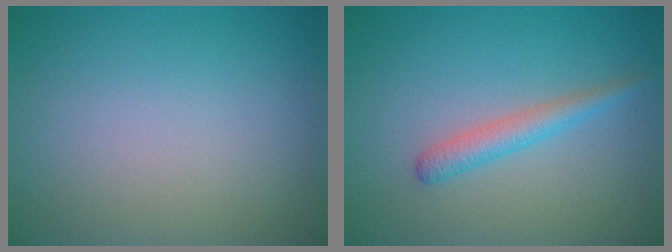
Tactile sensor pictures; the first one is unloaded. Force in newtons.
{"total": 2.1, "press": 2.1, "slide": 0.0}